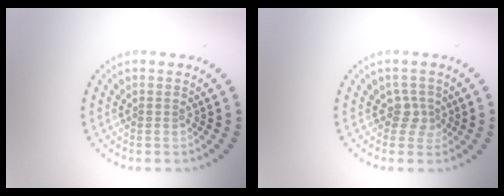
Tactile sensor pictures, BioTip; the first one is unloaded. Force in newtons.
{"total": 1.8, "press": 1.4, "slide": 1.2}